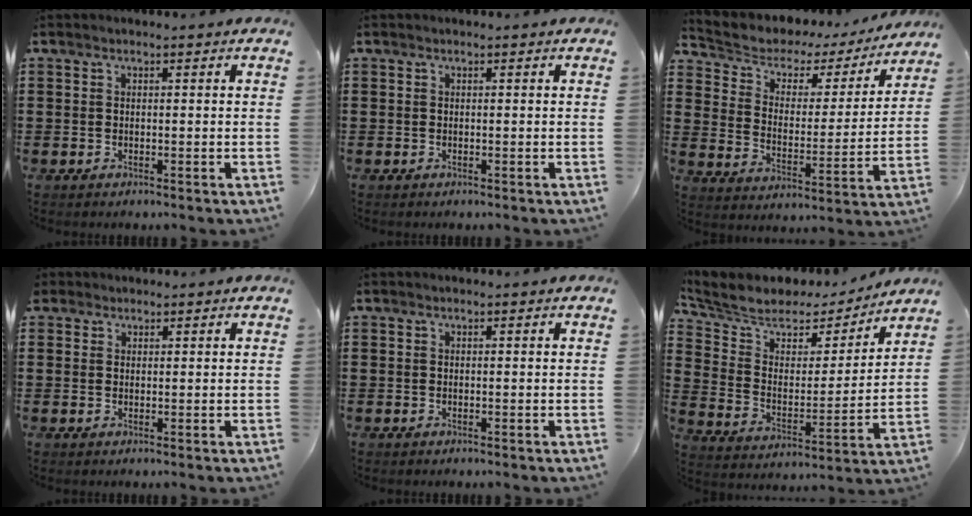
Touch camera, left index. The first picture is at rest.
{"total": 0.0}
{"total": 4.0, "force": [3.1, 2.5, 0.9], "torque": [-0.043, -0.022, 0.043]}
{"total": 1.3, "force": [1.1, 0.8, 0.0], "torque": [-0.005, 0.005, 0.022]}
{"total": 0.0}
{"total": 6.4, "force": [5.5, 2.8, 1.7], "torque": [-0.069, -0.033, 0.093]}